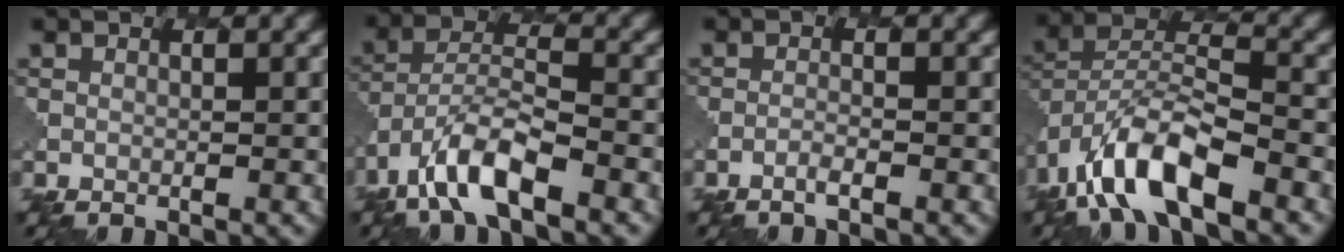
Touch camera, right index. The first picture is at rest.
{"total": 7.0, "force": [-4.6, 2.4, 4.8], "torque": [-0.090, 0.002, -0.088]}
{"total": 0.9, "force": [-0.7, 0.2, 0.6], "torque": [-0.007, 0.003, -0.020]}
{"total": 8.9, "force": [-5.5, 3.4, 6.2], "torque": [-0.116, 0.004, -0.107]}